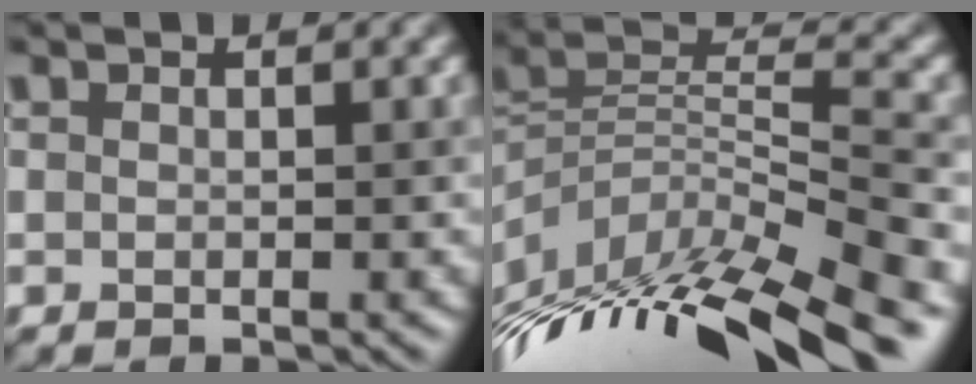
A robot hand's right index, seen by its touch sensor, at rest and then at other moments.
{"total": 14.0, "force": [-7.4, 4.0, 11.2], "torque": [-0.222, 0.017, -0.119]}